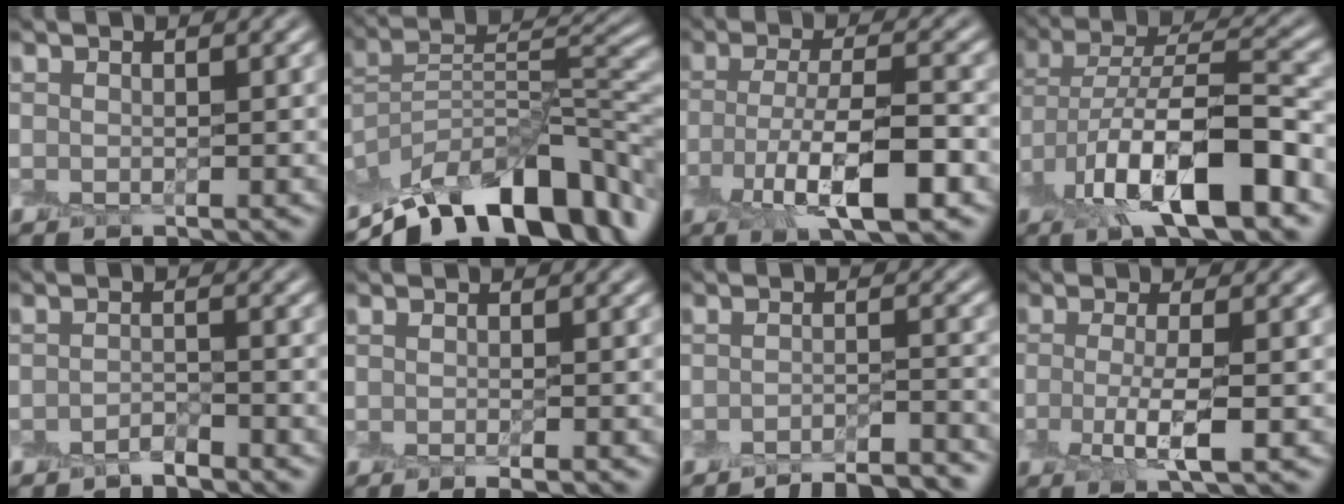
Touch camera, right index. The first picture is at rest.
{"total": 13.1, "force": [-9.0, 4.6, 8.3], "torque": [-0.136, 0.028, -0.163]}
{"total": 7.3, "force": [-2.4, 2.4, 6.5], "torque": [-0.119, -0.002, -0.041]}
{"total": 10.7, "force": [-3.9, 4.5, 8.9], "torque": [-0.157, 0.003, -0.070]}
{"total": 1.1, "force": [-1.0, 0.1, 0.5], "torque": [-0.009, 0.004, -0.021]}
{"total": 1.4, "force": [-0.3, 0.0, 1.3], "torque": [-0.017, -0.005, -0.004]}
{"total": 5.6, "force": [-4.9, 1.0, 2.6], "torque": [-0.028, 0.000, -0.063]}
{"total": 3.5, "force": [-0.6, 0.7, 3.4], "torque": [-0.070, -0.010, -0.013]}